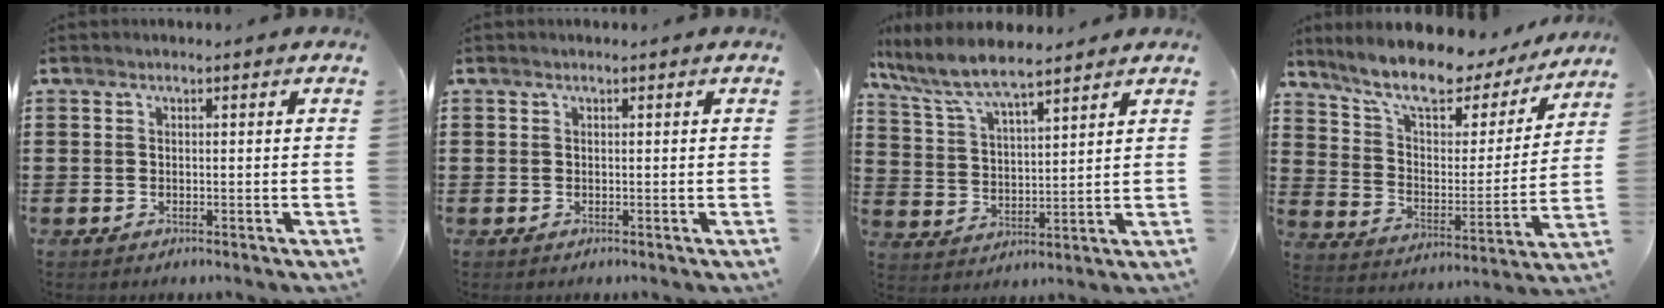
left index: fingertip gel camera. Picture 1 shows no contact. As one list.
[{"total": 0.0}, {"total": 7.1, "force": [6.3, 1.0, 3.2], "torque": [-0.087, -0.026, 0.109]}, {"total": 10.7, "force": [9.0, 2.4, 5.2], "torque": [-0.123, -0.058, 0.152]}]